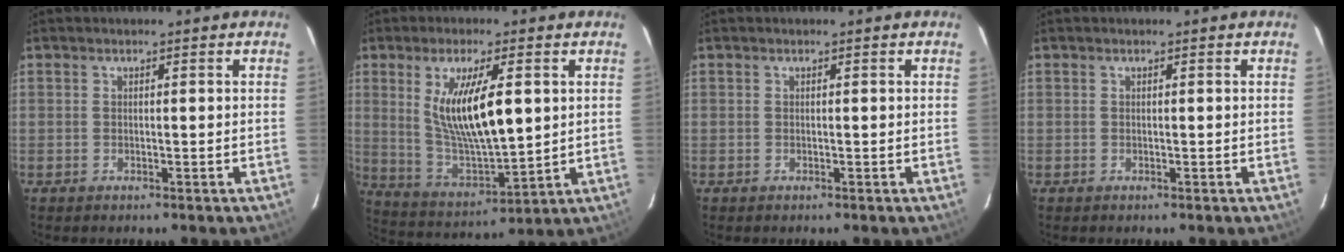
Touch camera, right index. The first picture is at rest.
{"total": 14.6, "force": [3.4, 4.3, 13.5], "torque": [-0.250, -0.013, 0.080]}
{"total": 0.0}
{"total": 0.0}